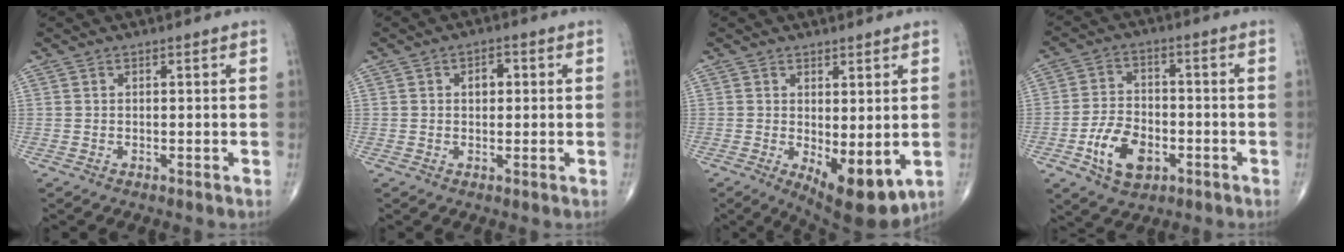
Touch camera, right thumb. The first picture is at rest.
{"total": 3.0, "force": [0.5, 2.0, 2.1], "torque": [-0.020, 0.007, 0.005]}
{"total": 9.7, "force": [-1.7, 4.1, 8.6], "torque": [-0.114, -0.025, -0.011]}
{"total": 10.0, "force": [-3.9, 6.3, 6.7], "torque": [-0.105, 0.017, -0.068]}